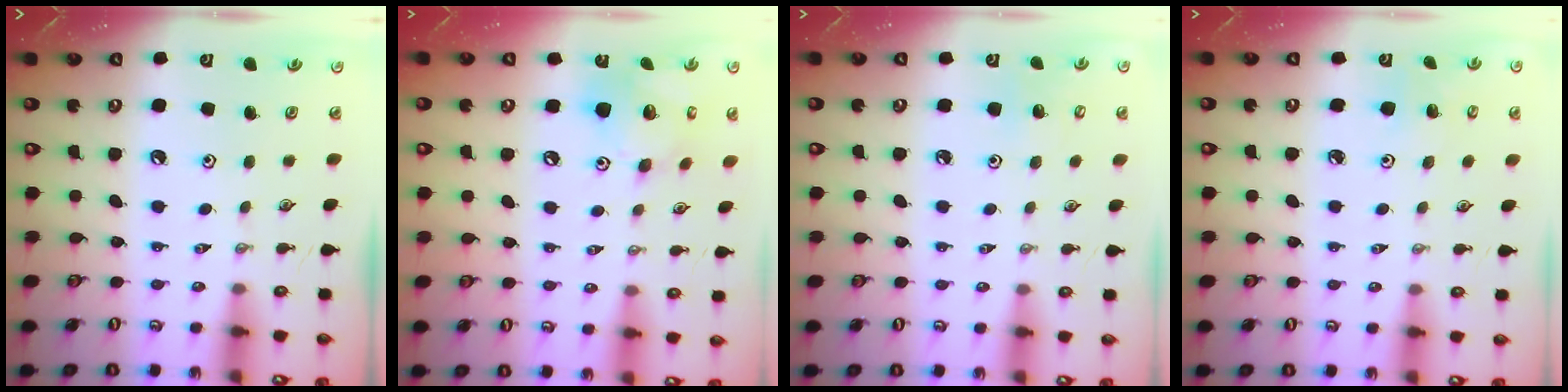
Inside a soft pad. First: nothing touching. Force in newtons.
{"total": 14.4, "press": 14.3, "slide": 1.9}
{"total": 5.5, "press": 5.5, "slide": 1.0}
{"total": 3.9, "press": 3.9, "slide": 0.3}